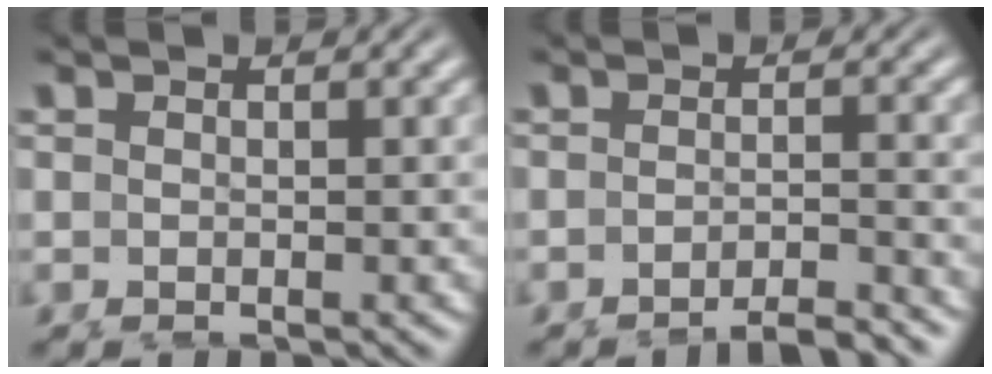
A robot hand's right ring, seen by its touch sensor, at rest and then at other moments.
{"total": 3.3, "force": [-3.1, -0.2, 0.9], "torque": [-0.007, -0.004, -0.052]}